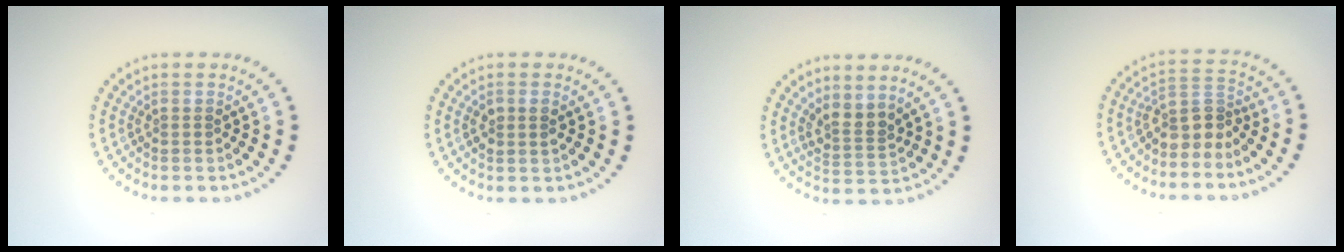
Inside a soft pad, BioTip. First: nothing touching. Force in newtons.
{"total": 1.4, "press": 1.3, "slide": 0.3}
{"total": 2.4, "press": 1.8, "slide": 1.7}
{"total": 2.9, "press": 2.2, "slide": 1.9}